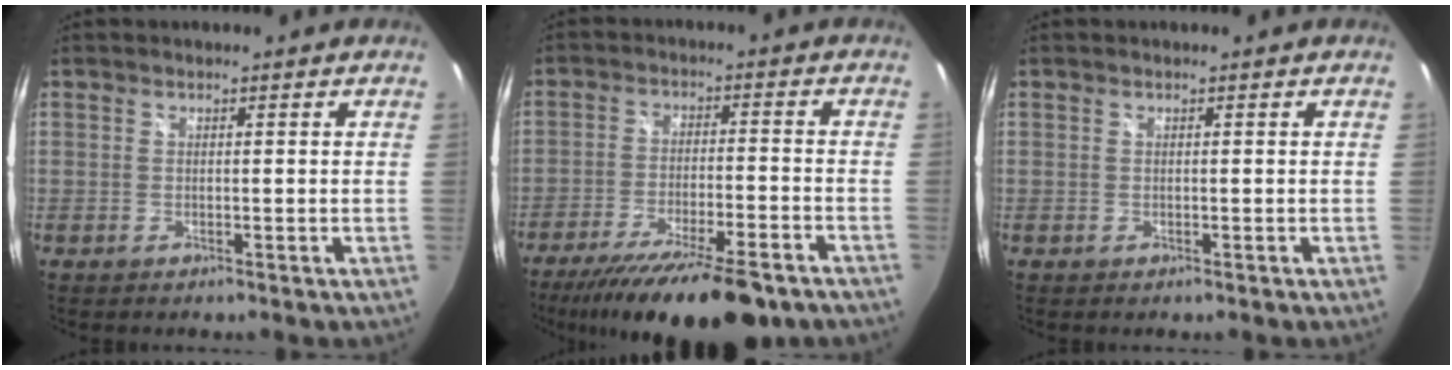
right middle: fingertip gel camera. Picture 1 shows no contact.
{"total": 20.1, "force": [-15.5, 4.5, 12.0], "torque": [-0.216, -0.044, -0.236]}
{"total": 0.0}